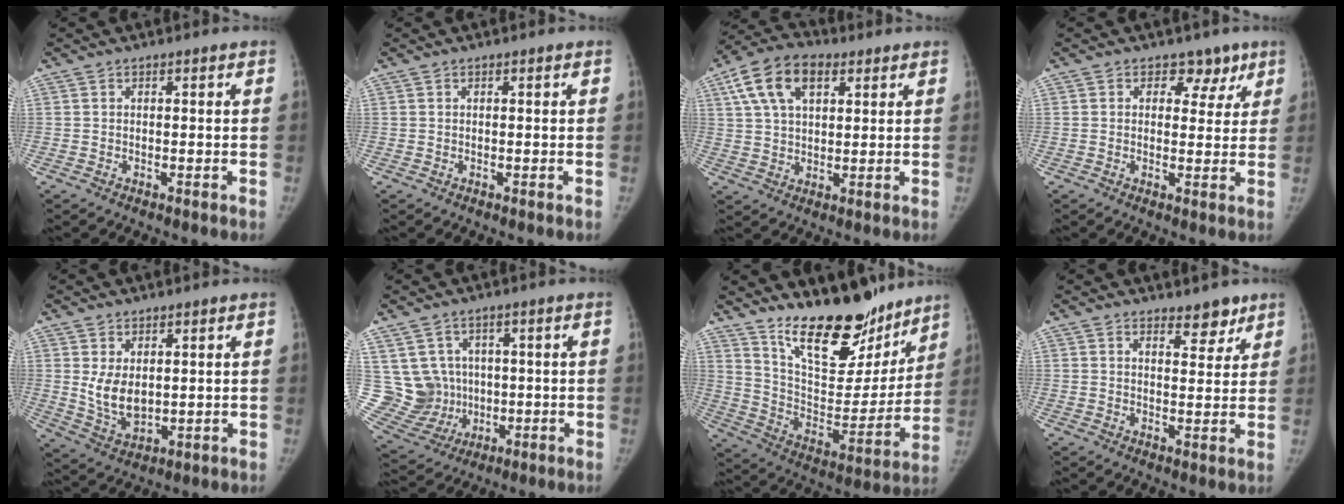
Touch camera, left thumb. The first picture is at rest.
{"total": 0.0}
{"total": 12.7, "force": [5.3, 7.4, 8.8], "torque": [-0.150, 0.008, 0.092]}
{"total": 4.6, "force": [2.6, 3.5, 1.4], "torque": [0.019, -0.008, 0.031]}
{"total": 6.8, "force": [1.5, 4.5, 5.0], "torque": [-0.071, -0.020, 0.043]}
{"total": 10.2, "force": [1.4, 9.6, 3.0], "torque": [-0.022, 0.003, 0.052]}
{"total": 21.9, "force": [16.9, 8.5, 10.9], "torque": [-0.108, -0.110, 0.279]}
{"total": 4.3, "force": [3.4, 2.0, 1.7], "torque": [0.006, -0.023, 0.049]}